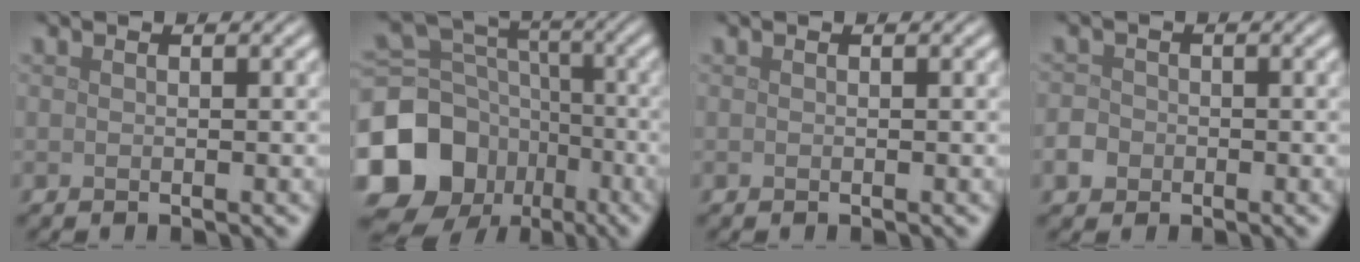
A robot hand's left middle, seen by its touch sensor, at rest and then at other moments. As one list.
[{"total": 15.9, "force": [-7.4, 13.0, 5.5], "torque": [-0.144, -0.023, -0.141]}, {"total": 0.0}, {"total": 1.9, "force": [-0.7, 1.6, 0.6], "torque": [-0.009, 0.000, -0.015]}]